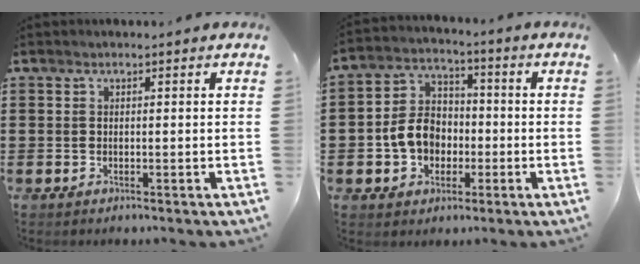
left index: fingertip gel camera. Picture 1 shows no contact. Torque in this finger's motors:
{"motor_torque": [0.59, 0.35, 0.43, 0.11]}